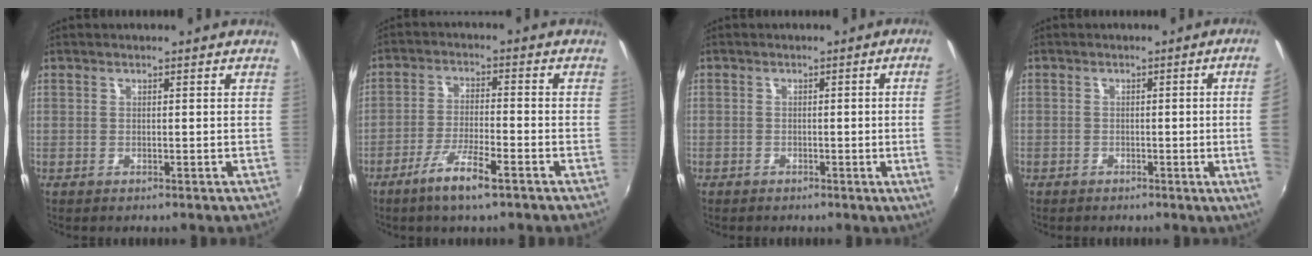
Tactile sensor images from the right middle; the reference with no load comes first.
{"total": 7.2, "force": [-4.7, 0.9, 5.4], "torque": [-0.116, -0.007, -0.086]}
{"total": 4.2, "force": [-0.2, -1.5, 3.9], "torque": [-0.064, -0.009, 0.002]}
{"total": 5.6, "force": [-0.3, -1.4, 5.4], "torque": [-0.075, -0.009, 0.000]}